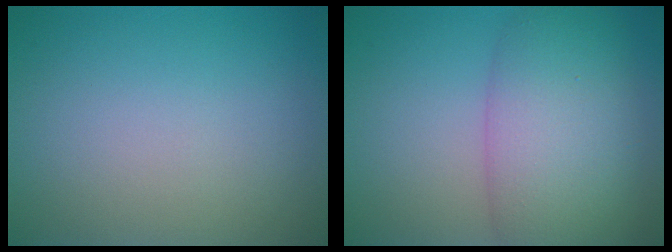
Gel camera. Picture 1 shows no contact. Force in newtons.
{"total": 8.2, "press": 8.2, "slide": 0.3}